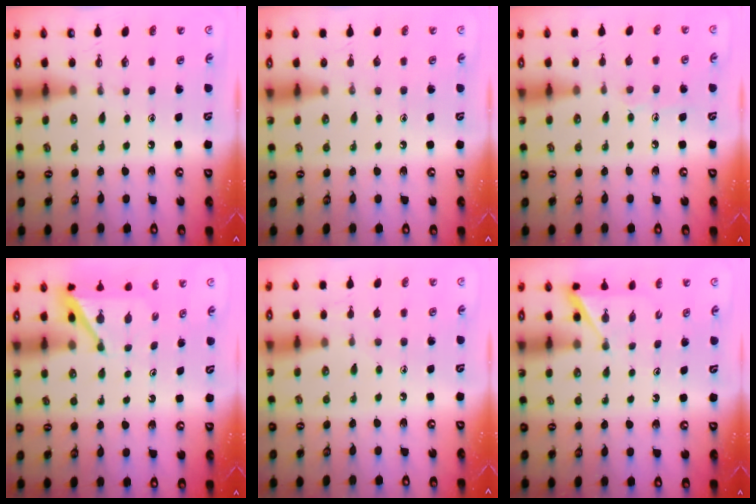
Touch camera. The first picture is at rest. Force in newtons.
{"total": 0.0}
{"total": 5.8, "press": 5.8, "slide": 0.5}
{"total": 6.3, "press": 6.3, "slide": 0.2}
{"total": 3.7, "press": 3.6, "slide": 0.4}
{"total": 2.0, "press": 2.0, "slide": 0.3}